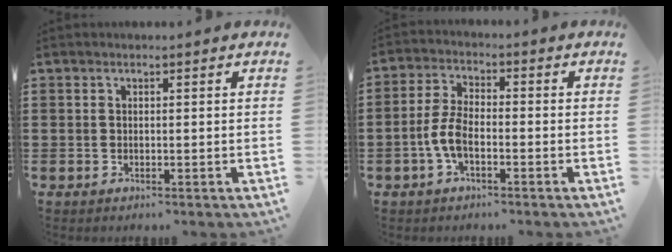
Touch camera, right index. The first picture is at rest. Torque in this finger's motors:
{"motor_torque": [1.17, 0.97, 0.16, 0.07]}